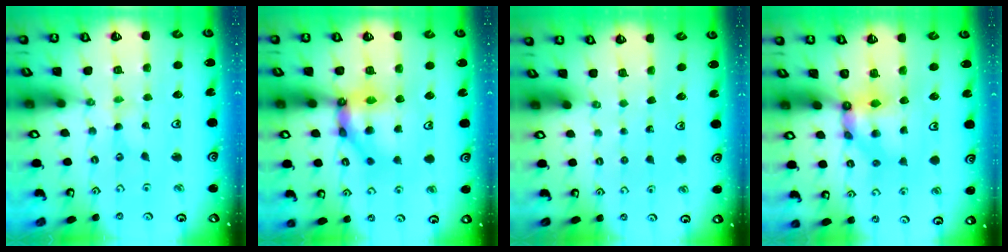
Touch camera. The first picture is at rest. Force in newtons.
{"total": 11.2, "press": 11.2, "slide": 1.0}
{"total": 0.0}
{"total": 6.7, "press": 6.7, "slide": 0.1}